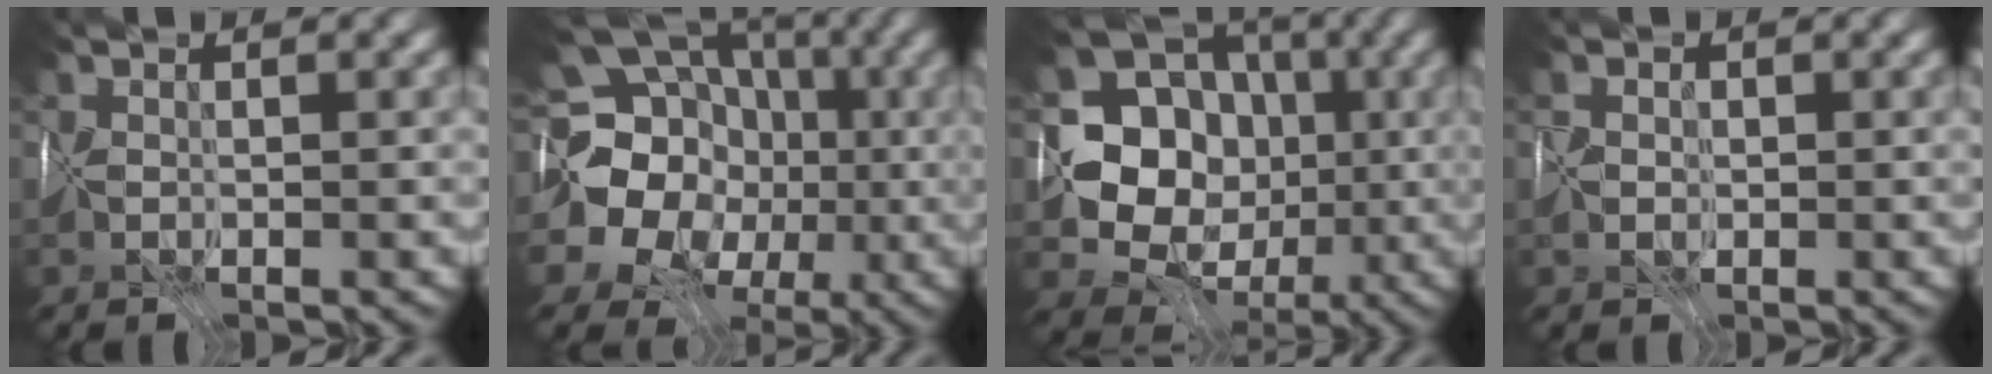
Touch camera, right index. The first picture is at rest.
{"total": 17.1, "force": [0.5, 14.9, 8.3], "torque": [-0.158, 0.026, -0.020]}
{"total": 8.1, "force": [-0.6, 7.0, 4.0], "torque": [-0.052, -0.007, -0.030]}
{"total": 0.9, "force": [-0.1, 0.9, 0.2], "torque": [0.010, 0.008, -0.012]}